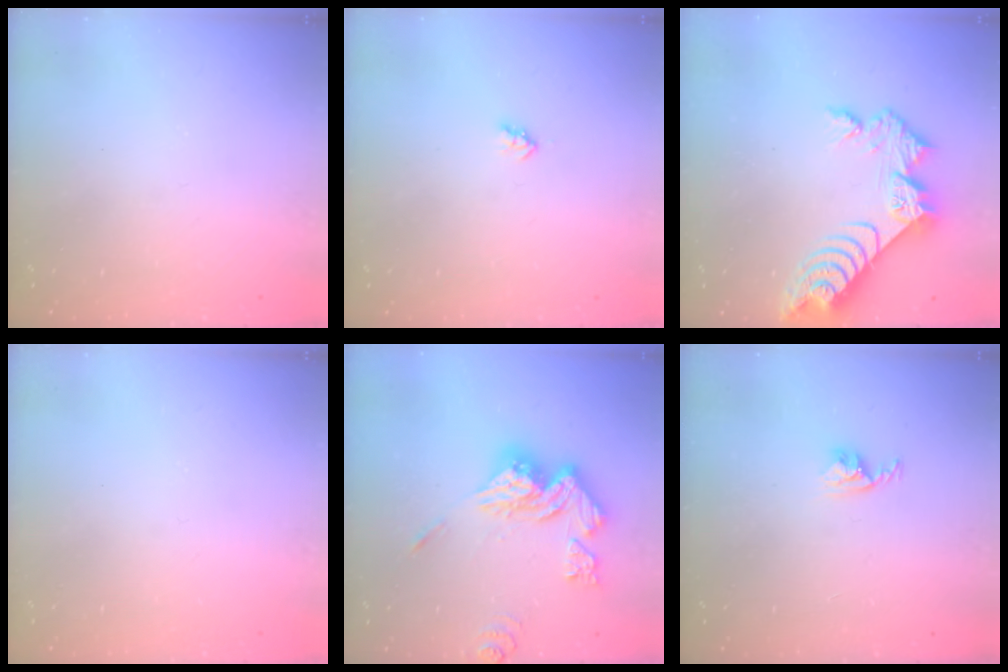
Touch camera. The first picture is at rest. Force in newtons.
{"total": 2.2, "press": 2.1, "slide": 0.4}
{"total": 10.9, "press": 10.9, "slide": 1.2}
{"total": 0.0}
{"total": 17.8, "press": 17.7, "slide": 1.6}
{"total": 3.3, "press": 3.2, "slide": 0.4}